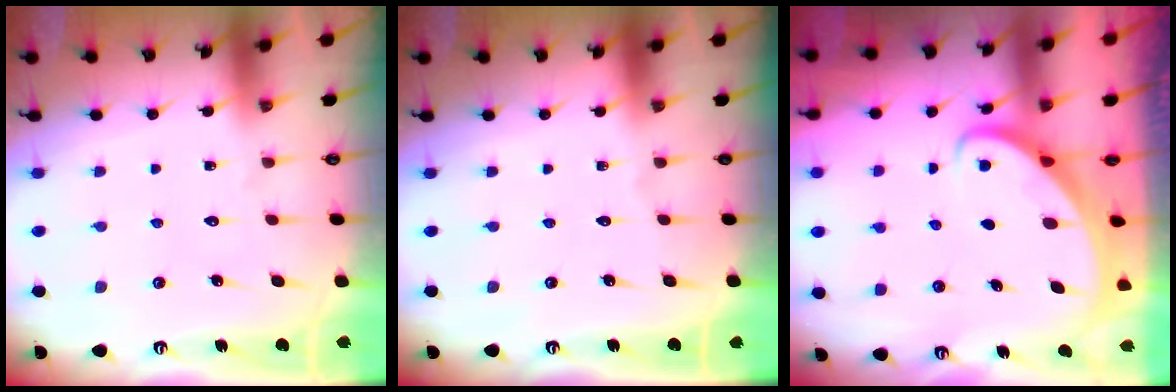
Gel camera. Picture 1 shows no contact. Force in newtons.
{"total": 0.0}
{"total": 2.3, "press": 2.3, "slide": 0.3}